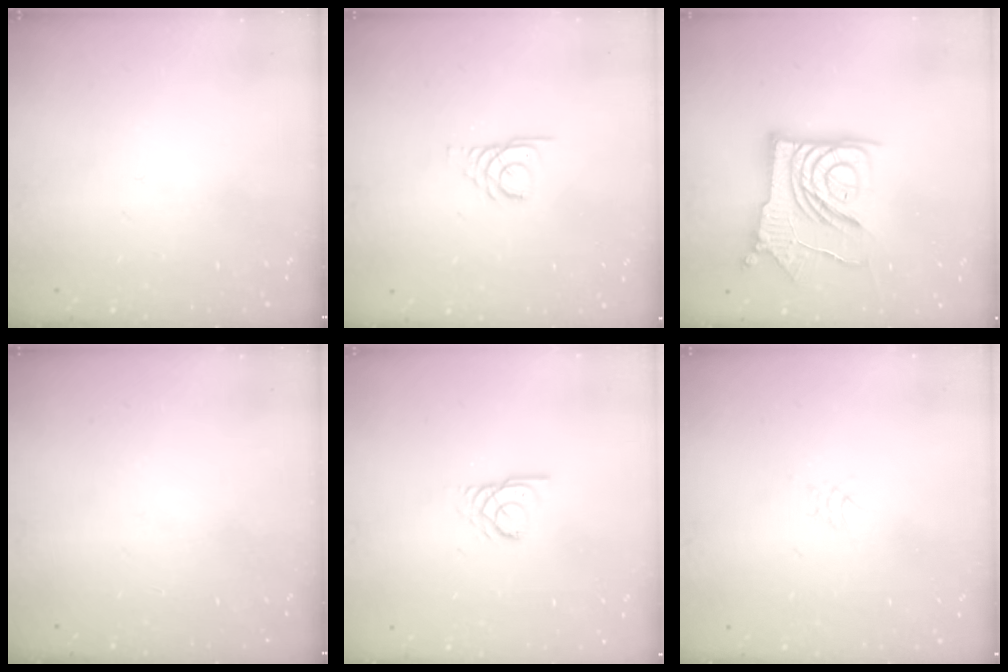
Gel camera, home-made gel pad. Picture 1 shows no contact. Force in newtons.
{"total": 3.2, "press": 3.2, "slide": 0.3}
{"total": 15.6, "press": 15.5, "slide": 1.5}
{"total": 0.0}
{"total": 2.7, "press": 2.7, "slide": 0.2}
{"total": 2.2, "press": 2.2, "slide": 0.4}